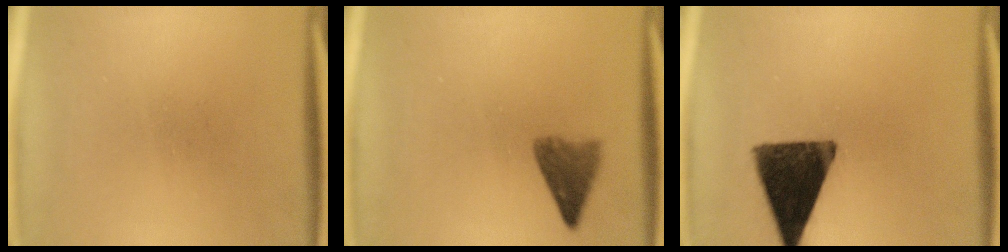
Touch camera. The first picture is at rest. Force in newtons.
{"total": 3.8}
{"total": 14.1}